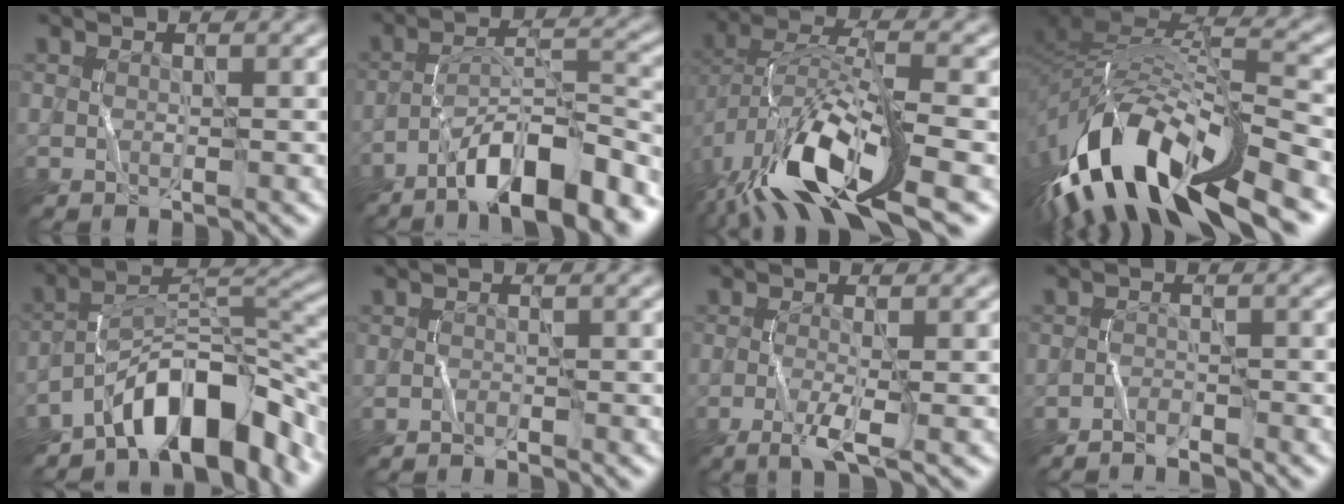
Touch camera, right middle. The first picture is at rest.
{"total": 9.7, "force": [-6.8, 2.0, 6.6], "torque": [-0.102, 0.022, -0.117]}
{"total": 12.7, "force": [-6.0, 4.6, 10.2], "torque": [-0.201, 0.007, -0.116]}
{"total": 14.4, "force": [-8.1, 5.8, 10.4], "torque": [-0.211, 0.011, -0.145]}
{"total": 9.7, "force": [-7.0, 3.3, 5.8], "torque": [-0.075, 0.021, -0.128]}
{"total": 0.9, "force": [-0.9, -0.1, 0.0], "torque": [0.001, 0.004, -0.017]}
{"total": 3.0, "force": [-1.6, 0.3, 2.5], "torque": [-0.054, -0.002, -0.035]}
{"total": 2.1, "force": [-2.1, 0.0, 0.5], "torque": [-0.016, 0.007, -0.041]}